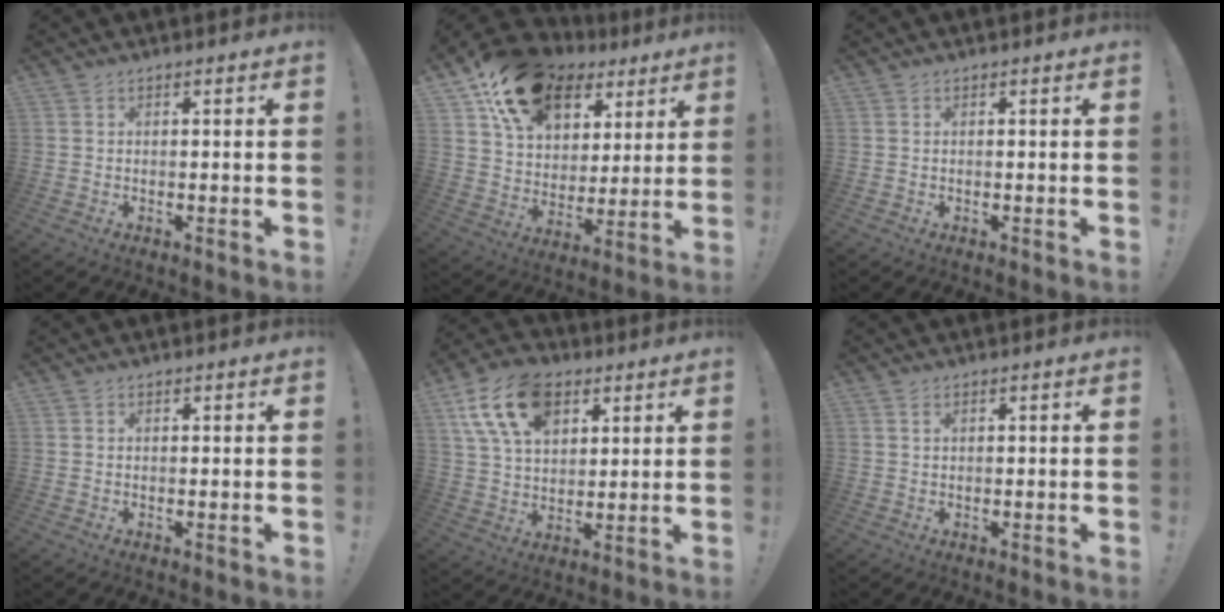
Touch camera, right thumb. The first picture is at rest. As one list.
[{"total": 20.5, "force": [12.5, 13.0, 9.8], "torque": [-0.151, -0.069, 0.233]}, {"total": 0.0}, {"total": 0.0}, {"total": 17.4, "force": [8.4, 11.1, 10.5], "torque": [-0.182, -0.028, 0.157]}, {"total": 1.0, "force": [0.6, 0.4, 0.6], "torque": [-0.007, -0.002, 0.010]}]